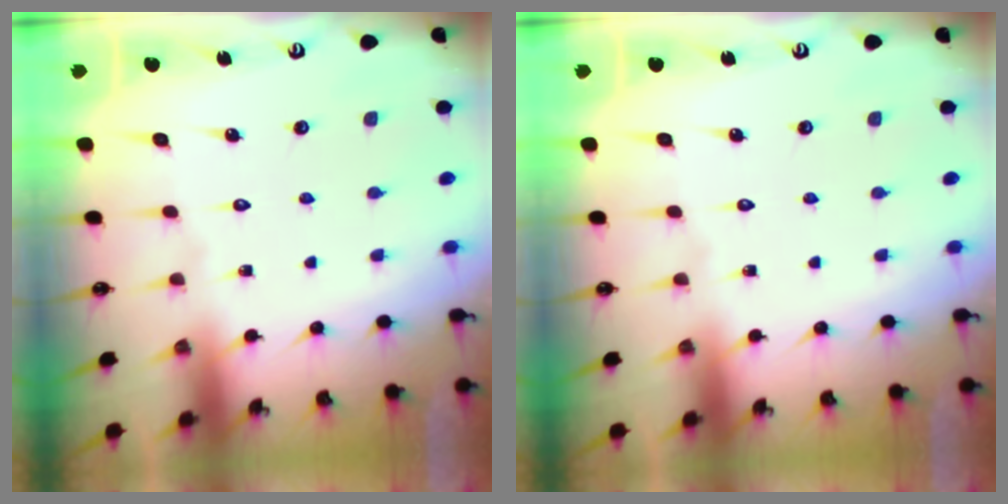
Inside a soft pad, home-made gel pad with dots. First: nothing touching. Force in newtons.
{"total": 0.0}